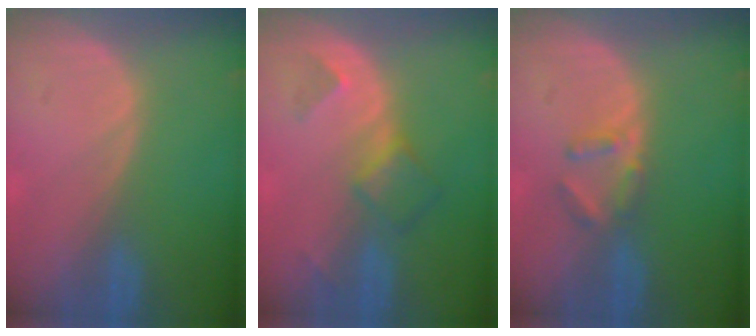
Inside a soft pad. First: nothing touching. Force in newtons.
{"total": 4.8, "press": 4.3, "slide": 2.1}
{"total": 3.0, "press": 3.0, "slide": 0.4}